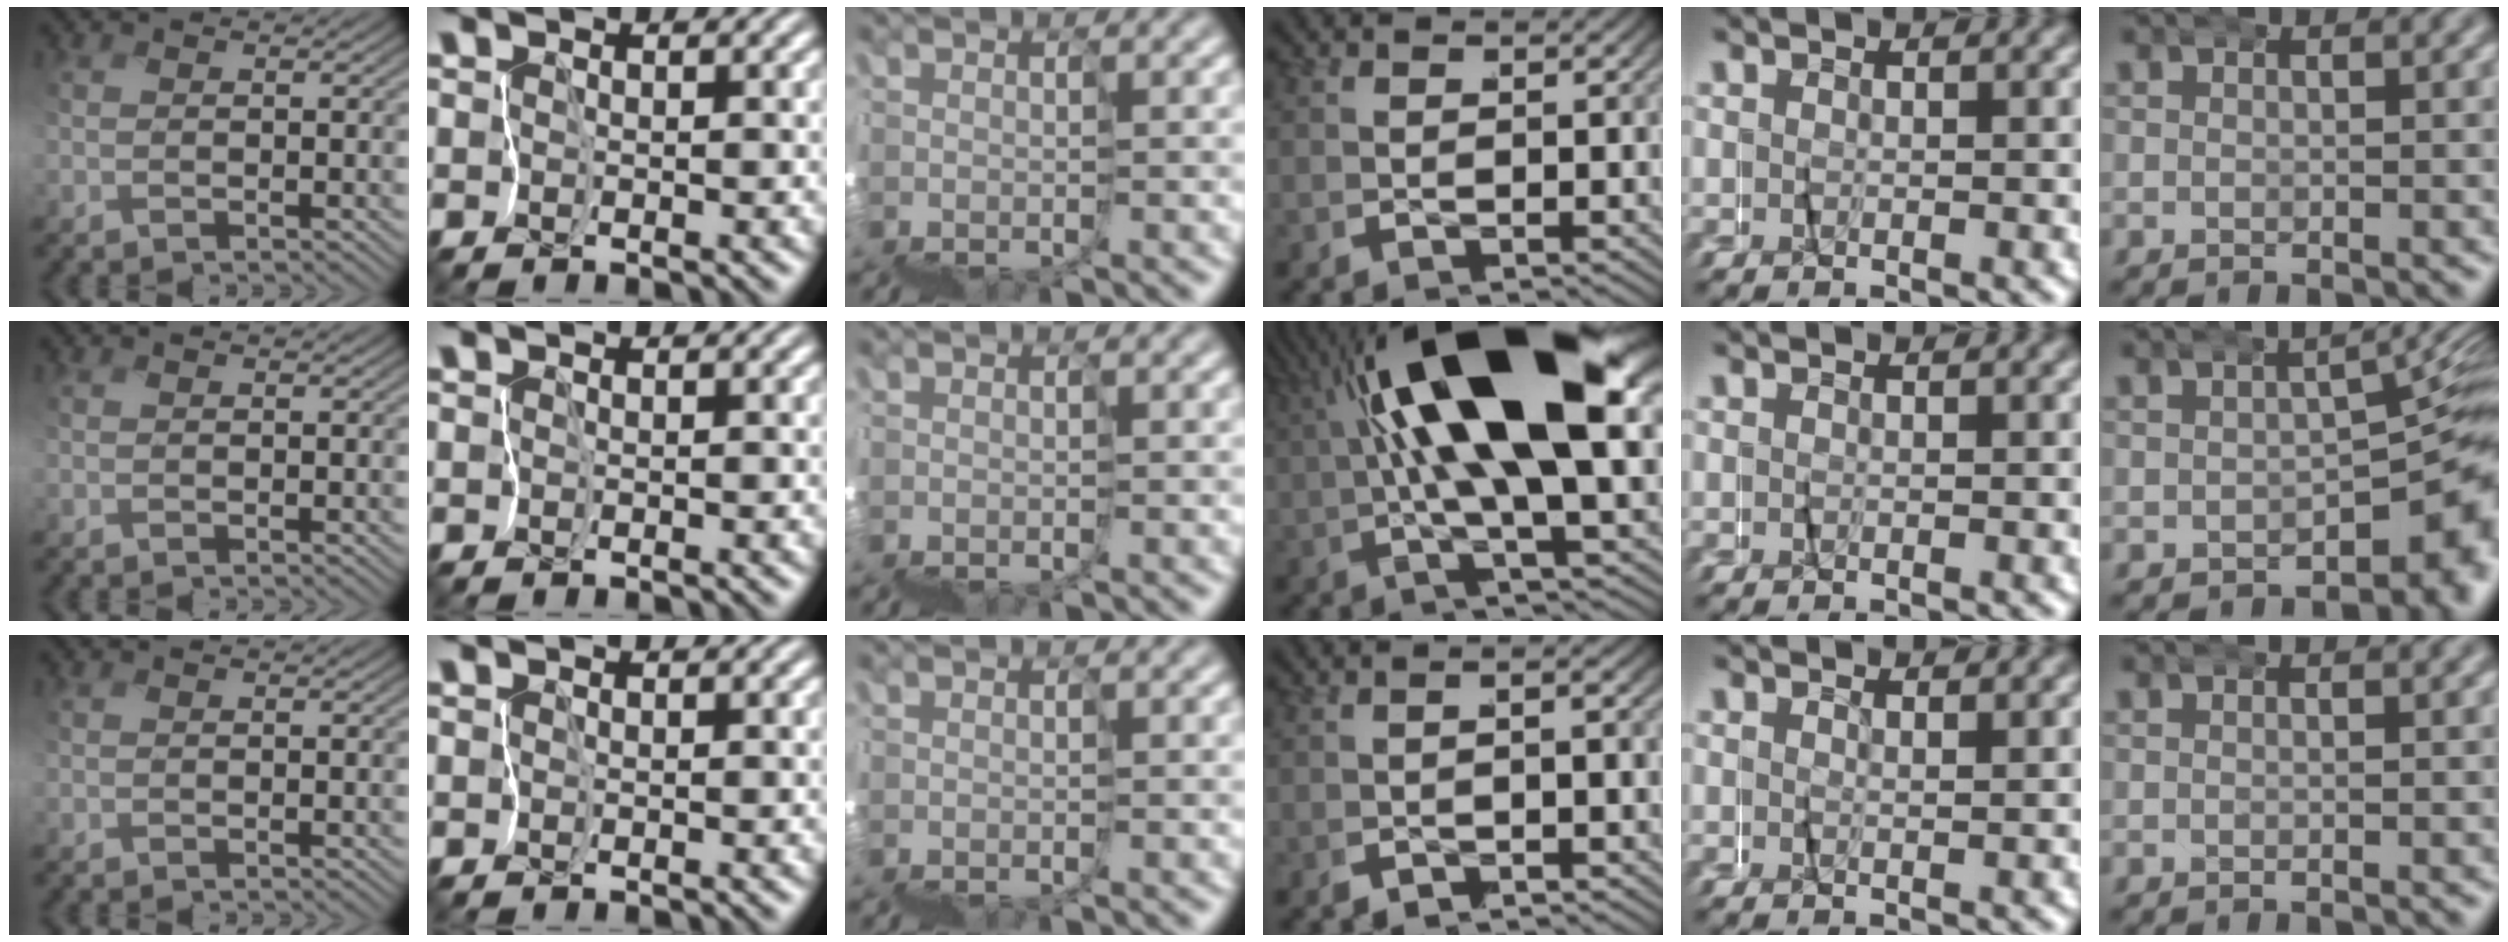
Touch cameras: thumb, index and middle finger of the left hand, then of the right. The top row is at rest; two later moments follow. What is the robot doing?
{"motion": "wrap", "object": "felt sheet"}